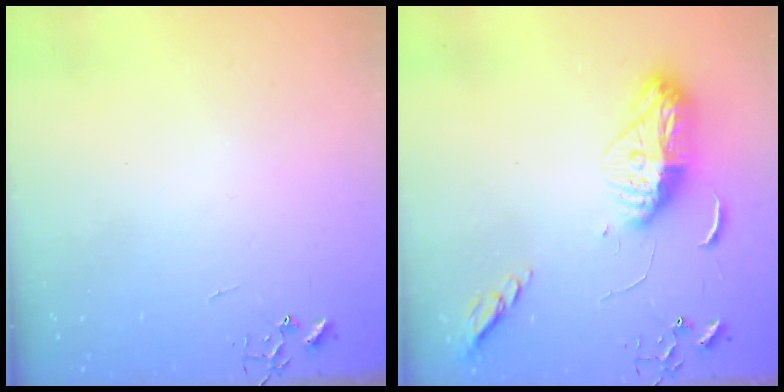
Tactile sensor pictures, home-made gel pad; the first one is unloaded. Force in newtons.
{"total": 15.6, "press": 15.5, "slide": 1.6}